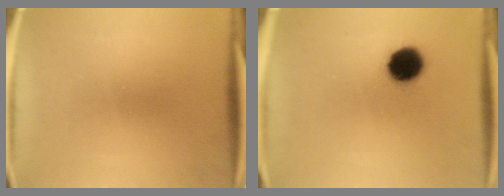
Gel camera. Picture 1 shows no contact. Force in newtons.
{"total": 8.9}